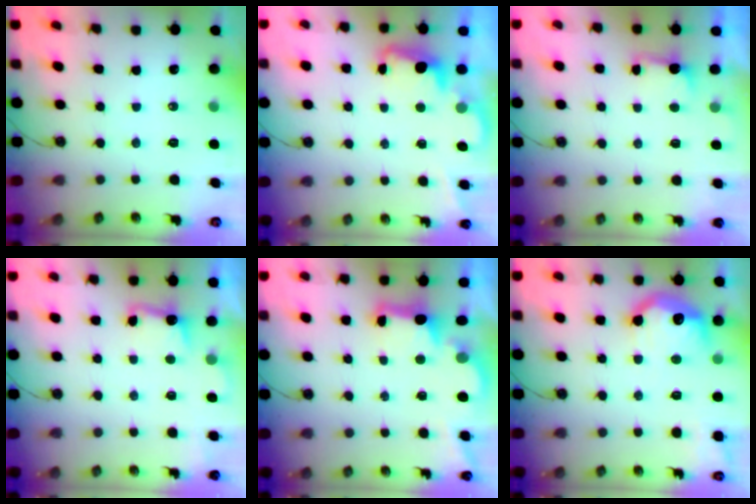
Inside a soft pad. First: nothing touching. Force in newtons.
{"total": 2.3, "press": 2.2, "slide": 0.5}
{"total": 1.3, "press": 0.9, "slide": 0.8}
{"total": 2.9, "press": 2.7, "slide": 1.0}
{"total": 2.8, "press": 2.7, "slide": 0.9}
{"total": 11.9, "press": 11.9, "slide": 0.8}